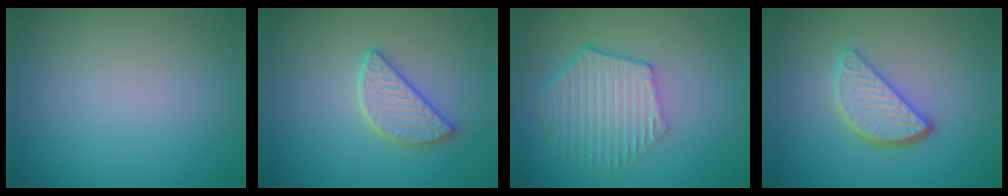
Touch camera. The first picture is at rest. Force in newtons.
{"total": 2.9, "press": 2.8, "slide": 0.9}
{"total": 5.8, "press": 4.4, "slide": 3.7}
{"total": 3.9, "press": 3.1, "slide": 2.4}